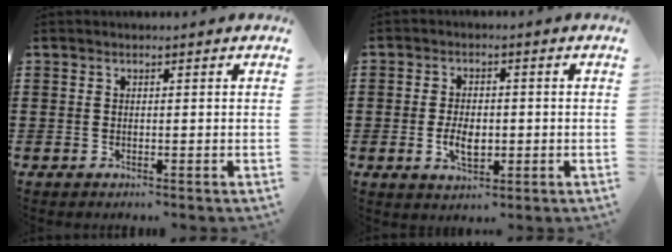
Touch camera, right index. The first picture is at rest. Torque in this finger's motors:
{"motor_torque": [1.21, 0.93, 0.22, 0.10]}